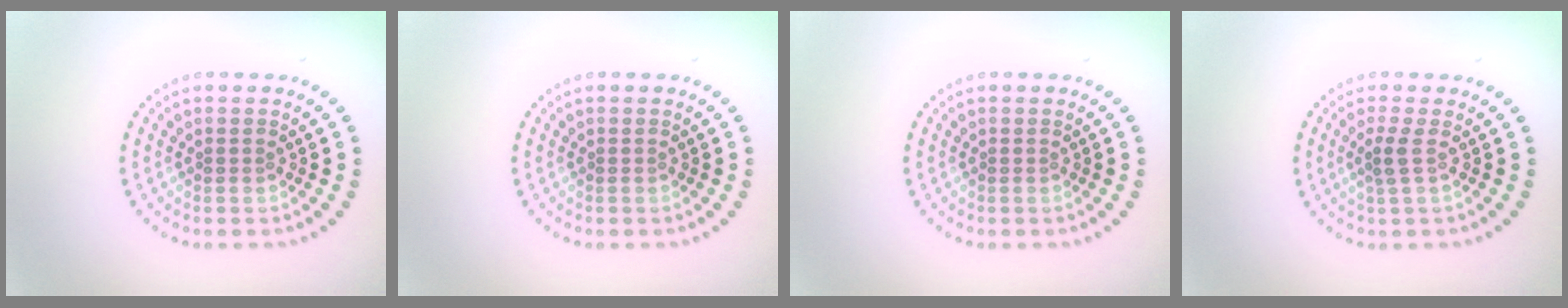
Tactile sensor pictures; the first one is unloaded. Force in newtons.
{"total": 0.0}
{"total": 0.0}
{"total": 1.4, "press": 1.0, "slide": 1.0}